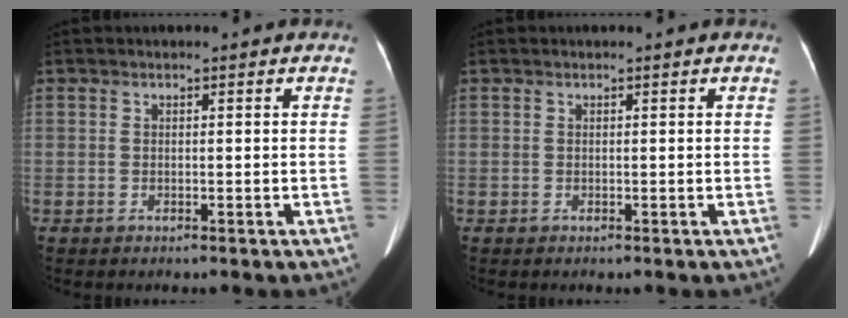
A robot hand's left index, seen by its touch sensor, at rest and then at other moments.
{"total": 0.0}